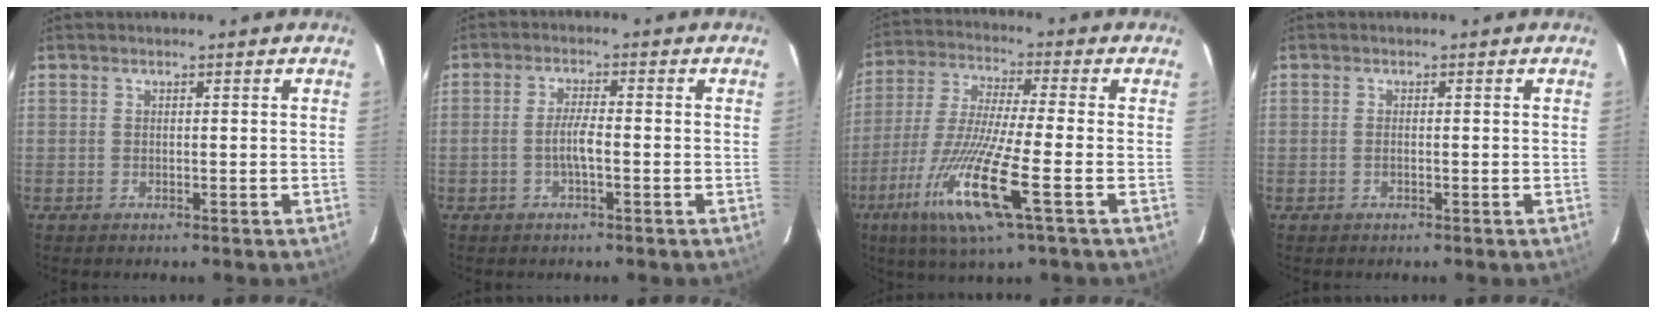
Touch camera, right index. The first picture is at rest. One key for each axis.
{"total": 3.3, "fx": -1.1, "fy": 0.4, "fz": 3.1, "tx": -0.061, "ty": 0.005, "tz": -0.019}
{"total": 16.4, "fx": -6.9, "fy": 1.0, "fz": 14.9, "tx": -0.314, "ty": -0.030, "tz": -0.136}
{"total": 0.5, "fx": -0.1, "fy": 0.3, "fz": 0.4, "tx": -0.007, "ty": 0.003, "tz": -0.002}